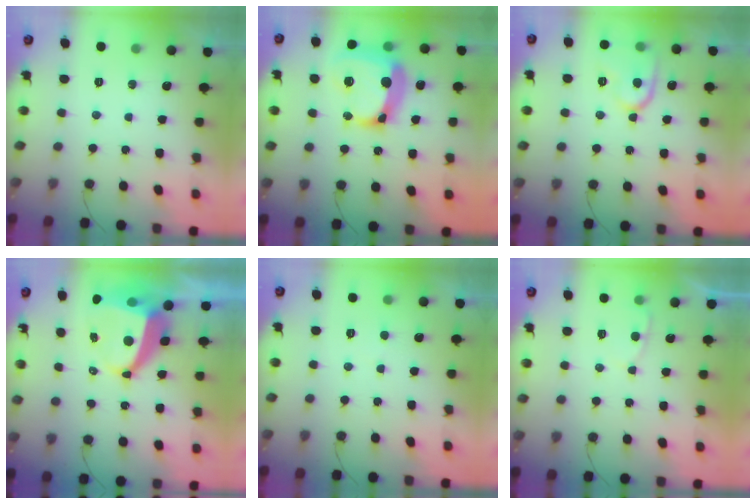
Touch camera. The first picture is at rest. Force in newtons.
{"total": 19.0, "press": 18.8, "slide": 2.2}
{"total": 12.5, "press": 12.4, "slide": 1.0}
{"total": 10.5, "press": 10.4, "slide": 1.4}
{"total": 1.9, "press": 1.9, "slide": 0.2}
{"total": 2.7, "press": 2.7, "slide": 0.4}